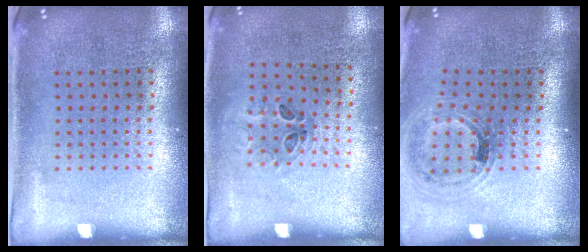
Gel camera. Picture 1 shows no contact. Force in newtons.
{"total": 1.1, "press": 0.6, "slide": 0.9}
{"total": 1.0, "press": 1.0, "slide": 0.3}